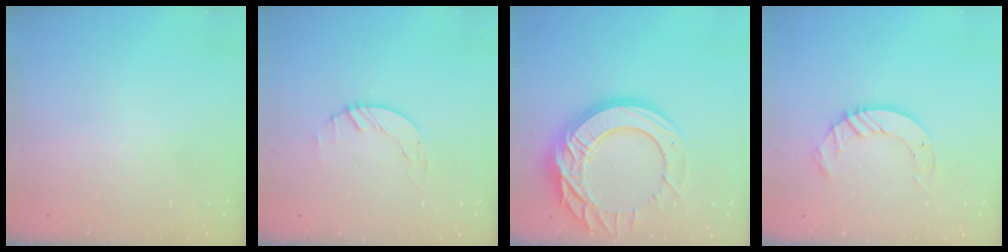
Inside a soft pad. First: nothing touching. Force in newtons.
{"total": 1.5, "press": 1.5, "slide": 0.2}
{"total": 22.6, "press": 22.5, "slide": 2.2}
{"total": 8.8, "press": 8.8, "slide": 0.9}